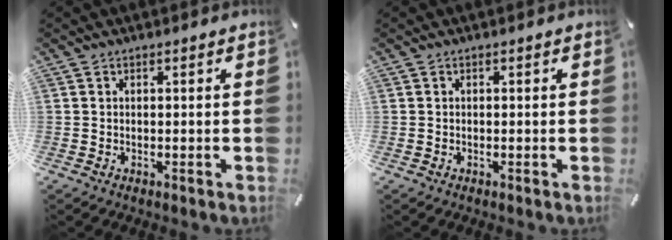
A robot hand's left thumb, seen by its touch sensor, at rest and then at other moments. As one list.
[{"total": 0.0}]